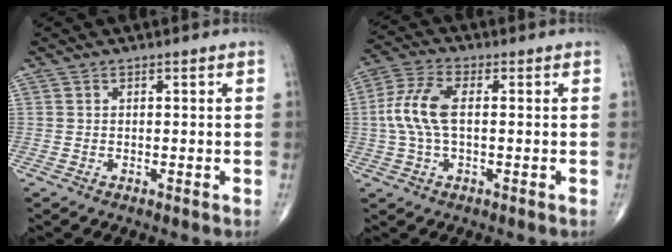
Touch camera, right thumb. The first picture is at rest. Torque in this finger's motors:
{"motor_torque": [-0.35, 0.59, 0.46, -0.42, 0.29]}